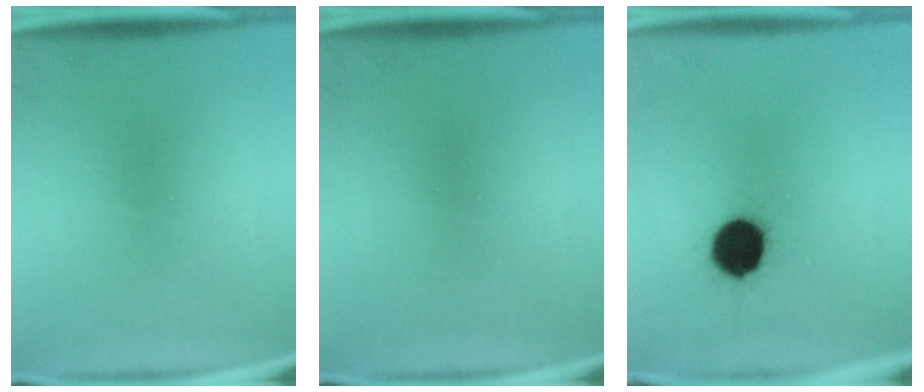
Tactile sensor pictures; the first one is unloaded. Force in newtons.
{"total": 0.0}
{"total": 11.1}